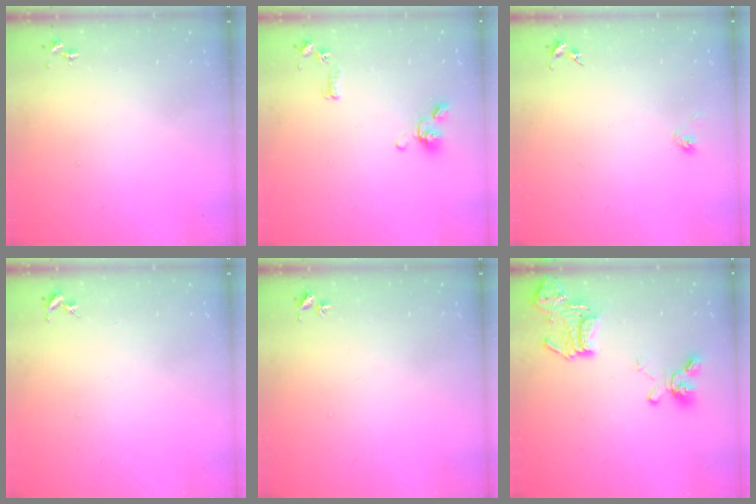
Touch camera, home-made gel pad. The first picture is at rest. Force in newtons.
{"total": 11.9, "press": 11.7, "slide": 2.0}
{"total": 3.3, "press": 3.2, "slide": 0.8}
{"total": 0.0}
{"total": 2.1, "press": 2.1, "slide": 0.2}
{"total": 18.0, "press": 17.9, "slide": 1.7}